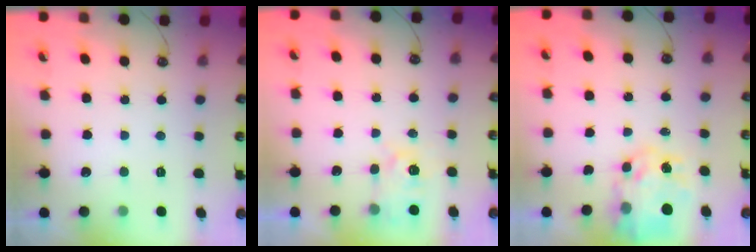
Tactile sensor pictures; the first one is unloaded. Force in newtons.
{"total": 4.4, "press": 4.4, "slide": 0.4}
{"total": 10.1, "press": 10.0, "slide": 0.9}